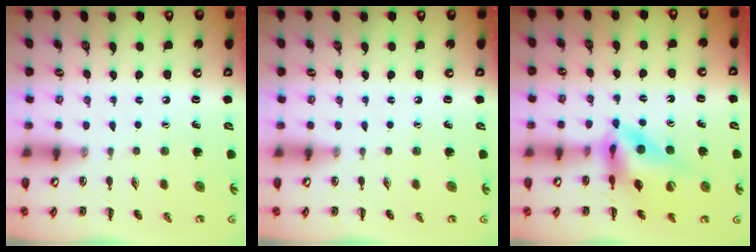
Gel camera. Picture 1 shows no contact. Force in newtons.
{"total": 0.0}
{"total": 11.0, "press": 10.4, "slide": 3.4}